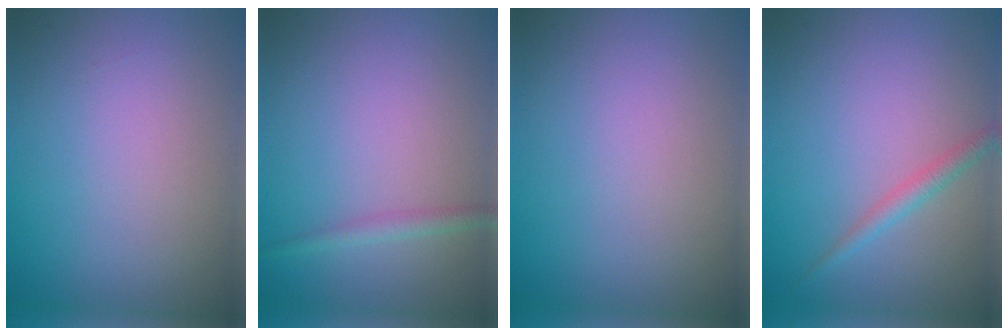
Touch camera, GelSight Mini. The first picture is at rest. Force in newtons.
{"total": 1.4, "press": 1.4, "slide": 0.1}
{"total": 0.0}
{"total": 1.6, "press": 1.6, "slide": 0.0}